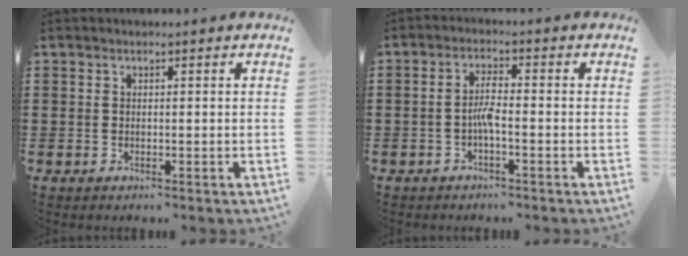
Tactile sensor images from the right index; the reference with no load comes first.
{"total": 3.2, "force": [-1.1, 0.4, 3.0], "torque": [-0.070, -0.002, -0.027]}